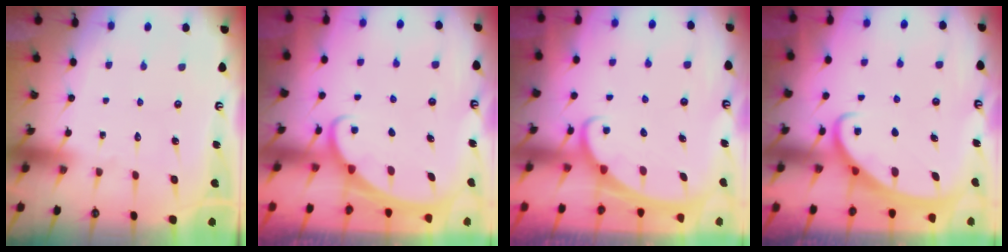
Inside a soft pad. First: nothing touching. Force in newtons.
{"total": 1.6, "press": 1.6, "slide": 0.1}
{"total": 1.9, "press": 1.9, "slide": 0.1}
{"total": 2.4, "press": 2.4, "slide": 0.4}